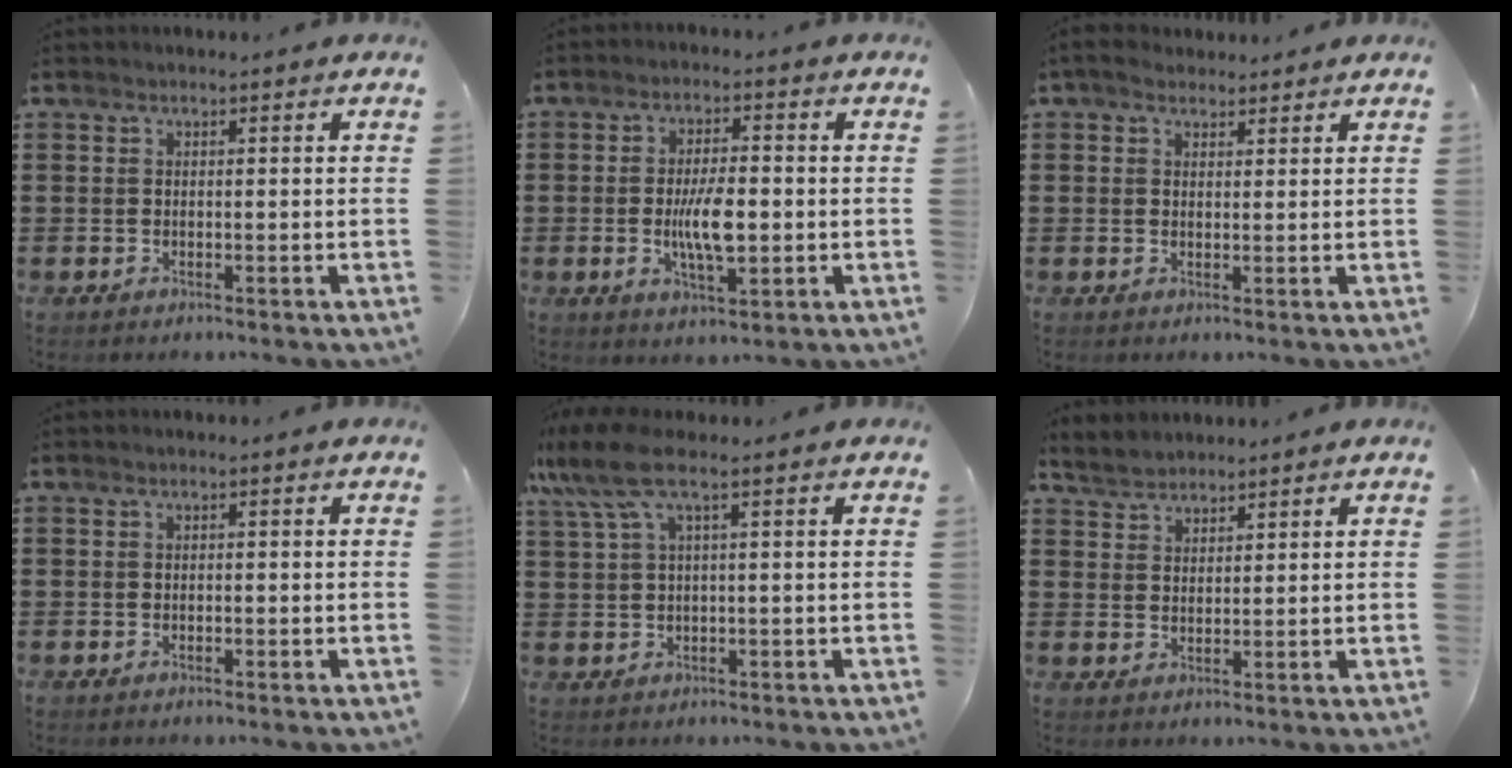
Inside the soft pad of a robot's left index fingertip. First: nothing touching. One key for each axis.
{"total": 7.4, "fx": -0.6, "fy": 2.7, "fz": 6.9, "tx": -0.128, "ty": -0.001, "tz": -0.016}
{"total": 2.7, "fx": 2.2, "fy": 1.4, "fz": 0.8, "tx": -0.023, "ty": 0.005, "tz": 0.041}
{"total": 0.5, "fx": -0.2, "fy": 0.3, "fz": 0.4, "tx": -0.009, "ty": -0.002, "tz": -0.004}
{"total": 6.4, "fx": 2.3, "fy": 1.1, "fz": 5.8, "tx": -0.146, "ty": -0.013, "tz": 0.032}
{"total": 2.7, "fx": 2.5, "fy": 0.9, "fz": 0.0, "tx": -0.010, "ty": 0.003, "tz": 0.048}